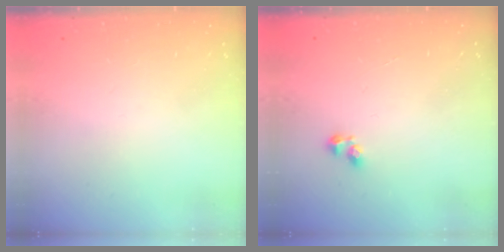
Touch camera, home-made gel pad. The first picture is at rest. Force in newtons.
{"total": 2.5, "press": 2.3, "slide": 0.9}